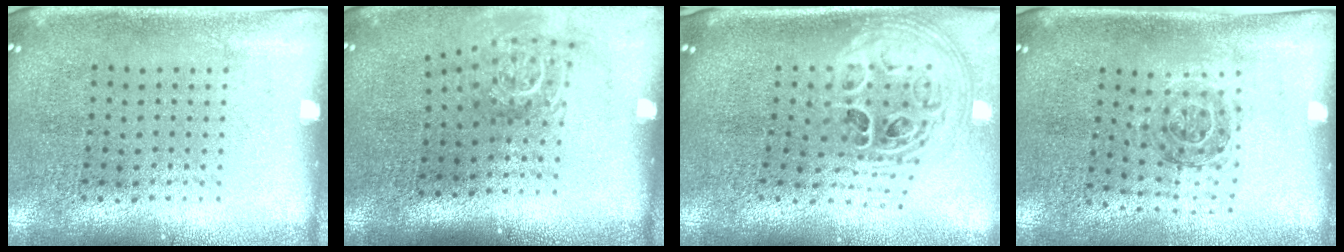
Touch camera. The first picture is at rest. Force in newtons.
{"total": 1.8, "press": 1.3, "slide": 1.2}
{"total": 2.9, "press": 2.0, "slide": 2.1}
{"total": 1.1, "press": 1.1, "slide": 0.3}